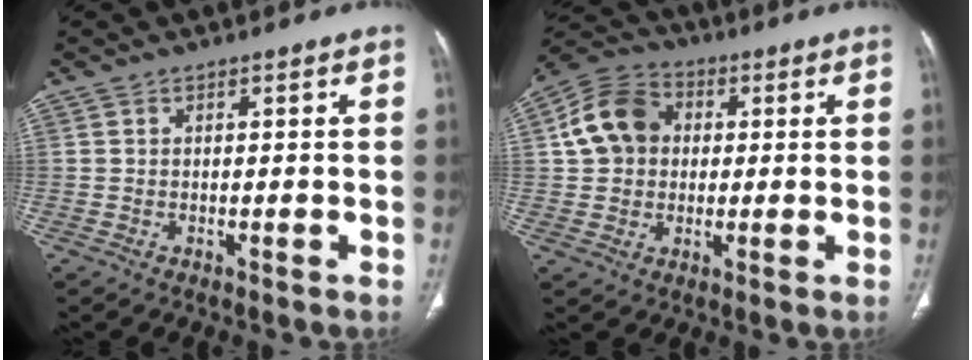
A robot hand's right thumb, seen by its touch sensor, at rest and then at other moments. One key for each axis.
{"total": 11.4, "fx": 1.7, "fy": 9.6, "fz": 5.9, "tx": -0.092, "ty": 0.018, "tz": 0.018}